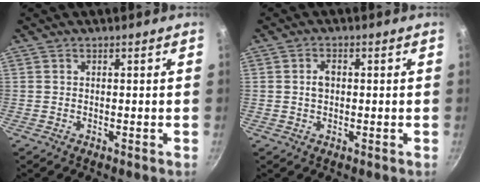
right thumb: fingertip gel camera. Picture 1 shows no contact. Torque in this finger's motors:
{"motor_torque": [-0.15, -0.01, 0.10, 0.11, 0.02]}